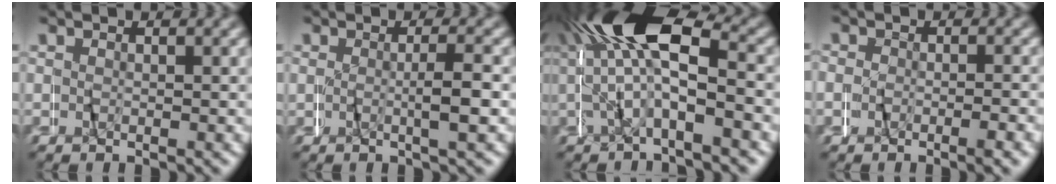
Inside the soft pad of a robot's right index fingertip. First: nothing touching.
{"total": 1.4, "force": [-0.5, -0.8, 1.0], "torque": [-0.023, 0.002, -0.009]}
{"total": 12.7, "force": [2.2, 6.6, 10.6], "torque": [-0.198, 0.022, 0.022]}
{"total": 1.3, "force": [-1.2, 0.4, 0.2], "torque": [-0.014, -0.002, -0.022]}